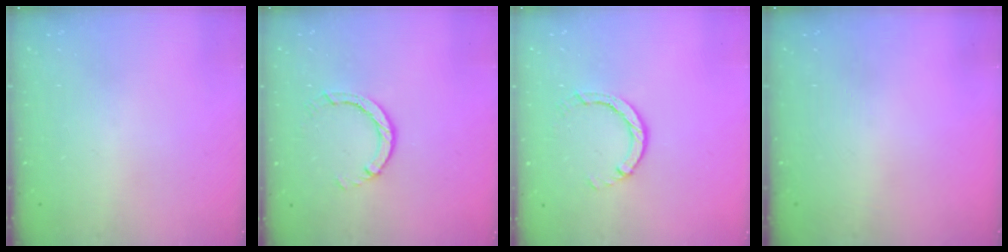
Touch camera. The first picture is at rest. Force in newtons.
{"total": 2.9, "press": 2.9, "slide": 0.5}
{"total": 2.9, "press": 2.9, "slide": 0.5}
{"total": 0.0}